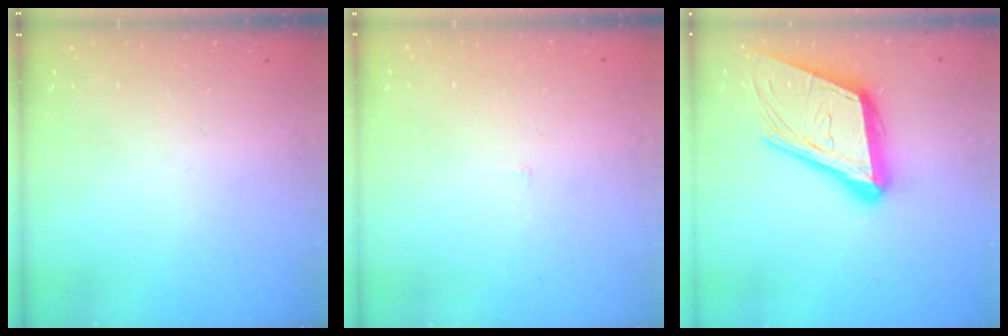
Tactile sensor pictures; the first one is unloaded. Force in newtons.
{"total": 1.8, "press": 1.8, "slide": 0.1}
{"total": 22.1, "press": 21.7, "slide": 4.6}